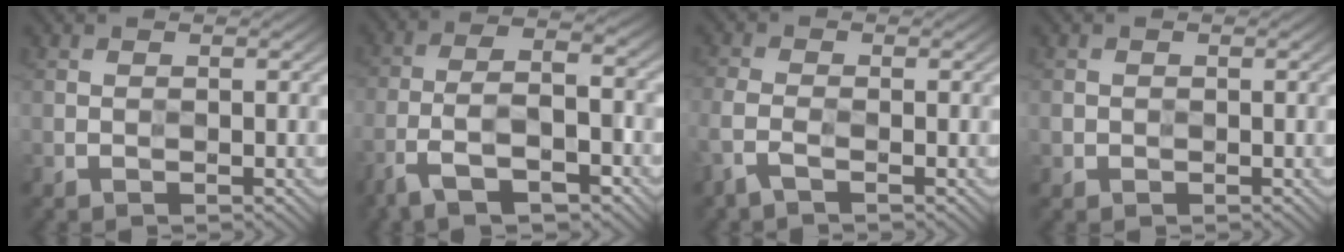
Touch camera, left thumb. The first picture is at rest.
{"total": 9.4, "force": [-5.4, 3.4, 6.9], "torque": [-0.137, -0.006, -0.109]}
{"total": 2.9, "force": [-1.7, 0.8, 2.2], "torque": [-0.063, -0.004, -0.047]}
{"total": 0.9, "force": [-0.2, 0.9, 0.2], "torque": [-0.002, -0.005, -0.006]}